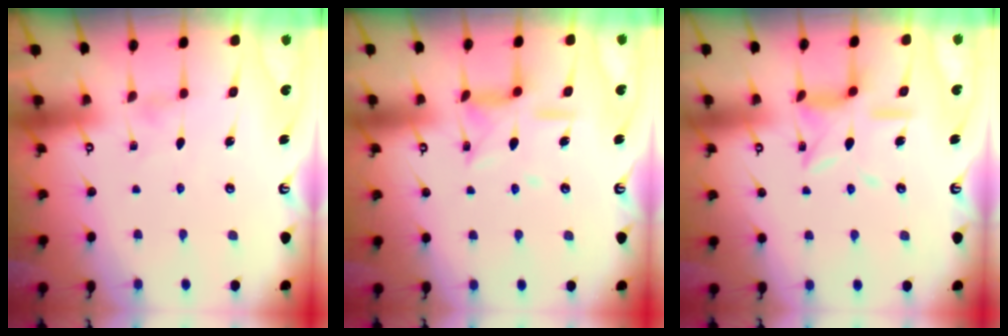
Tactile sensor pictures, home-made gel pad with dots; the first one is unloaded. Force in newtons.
{"total": 9.6, "press": 9.5, "slide": 0.8}
{"total": 10.7, "press": 10.7, "slide": 0.8}